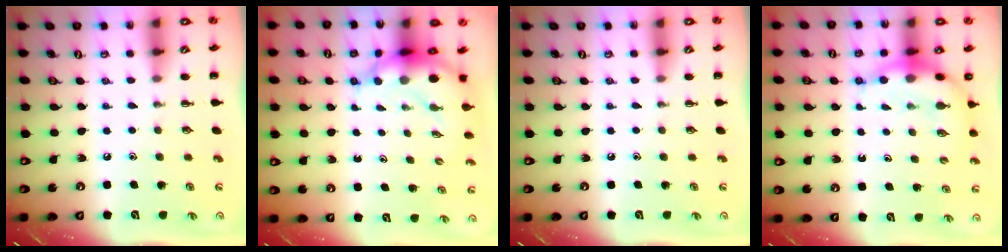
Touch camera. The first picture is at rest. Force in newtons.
{"total": 7.4, "press": 7.2, "slide": 1.7}
{"total": 0.0}
{"total": 7.7, "press": 7.5, "slide": 1.5}